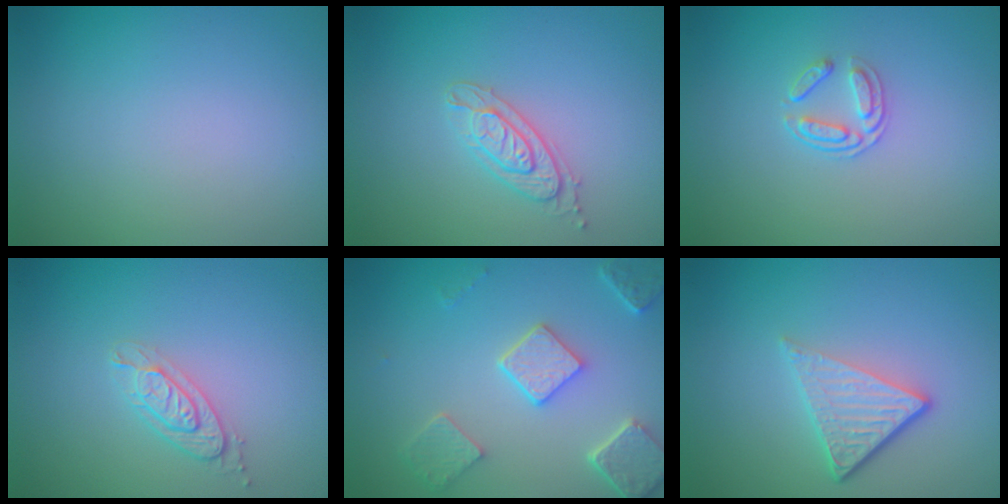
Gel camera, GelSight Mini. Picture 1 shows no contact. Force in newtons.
{"total": 2.3, "press": 2.2, "slide": 0.5}
{"total": 1.7, "press": 1.3, "slide": 1.1}
{"total": 2.1, "press": 2.0, "slide": 0.7}
{"total": 4.9, "press": 3.8, "slide": 3.1}
{"total": 4.1, "press": 2.7, "slide": 3.1}